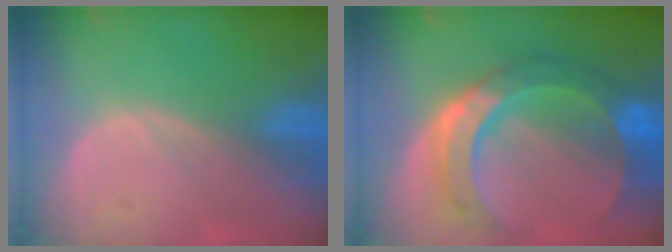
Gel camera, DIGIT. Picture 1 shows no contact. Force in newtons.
{"total": 10.6, "press": 10.6, "slide": 1.1}